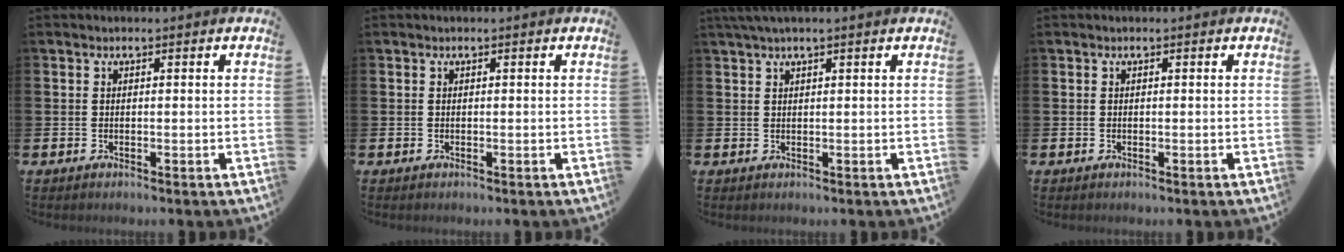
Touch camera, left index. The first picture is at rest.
{"total": 0.0}
{"total": 1.7, "force": [1.3, -0.1, 1.1], "torque": [-0.025, 0.005, 0.023]}
{"total": 0.0}